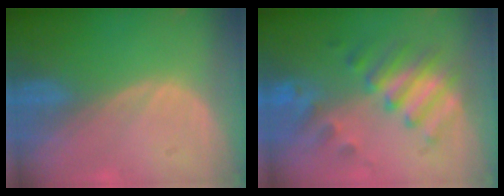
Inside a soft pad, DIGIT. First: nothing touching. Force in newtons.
{"total": 8.0, "press": 7.7, "slide": 1.9}